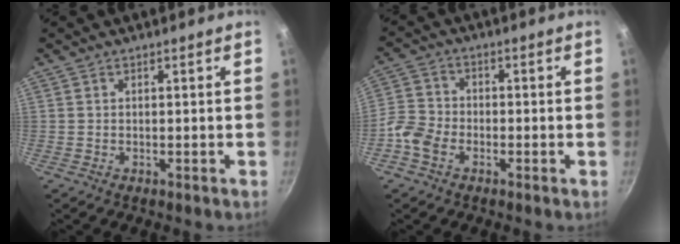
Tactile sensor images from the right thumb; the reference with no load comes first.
{"total": 5.5, "force": [-2.9, 3.9, 2.6], "torque": [-0.048, 0.024, -0.069]}